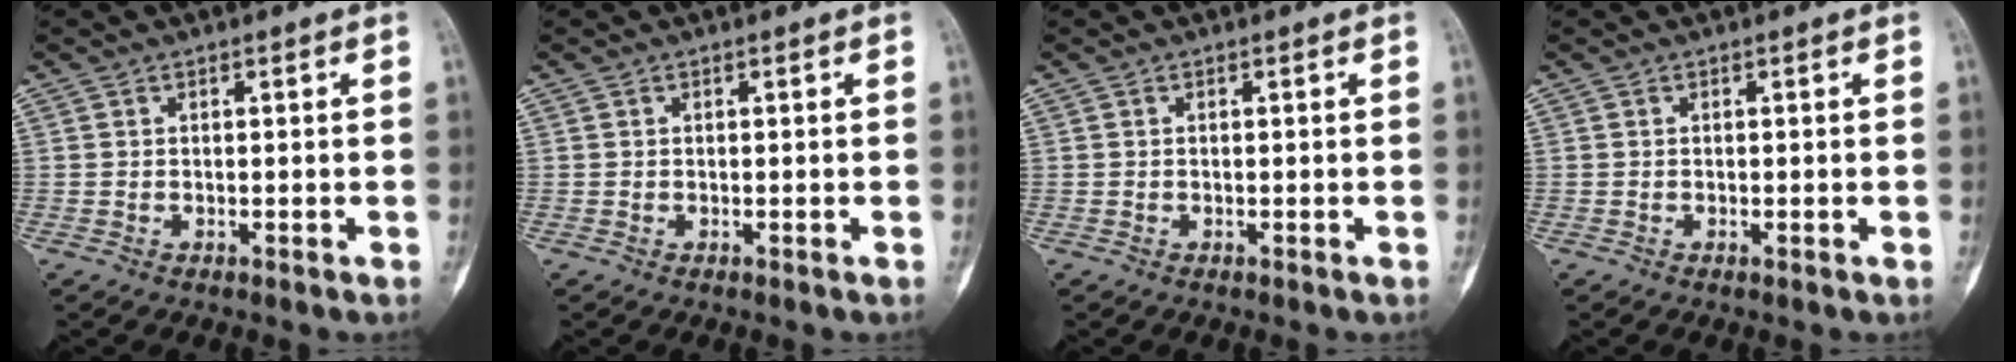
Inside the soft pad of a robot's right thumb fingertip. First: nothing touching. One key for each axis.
{"total": 0.0}
{"total": 0.0}
{"total": 0.0}